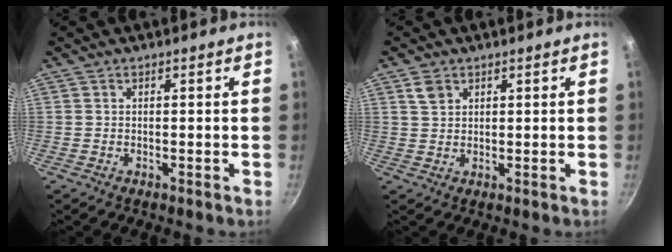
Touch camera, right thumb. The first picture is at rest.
{"total": 2.8, "force": [1.5, 2.0, 1.4], "torque": [-0.016, -0.001, 0.029]}